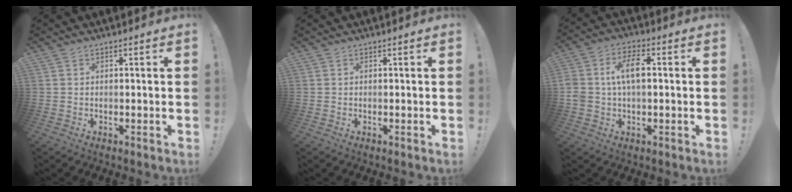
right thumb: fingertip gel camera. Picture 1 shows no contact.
{"total": 0.0}
{"total": 9.0, "force": [0.9, 5.0, 7.4], "torque": [-0.136, 0.011, 0.012]}